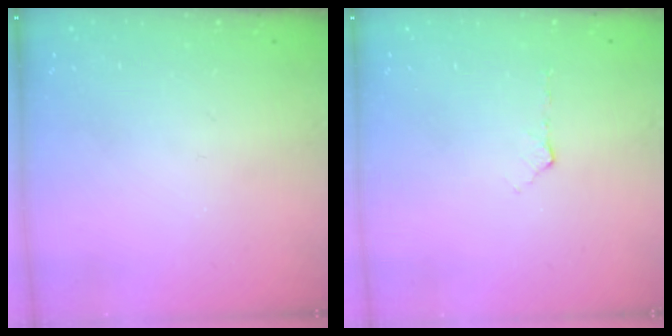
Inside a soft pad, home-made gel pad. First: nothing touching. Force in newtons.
{"total": 4.4, "press": 4.3, "slide": 0.7}